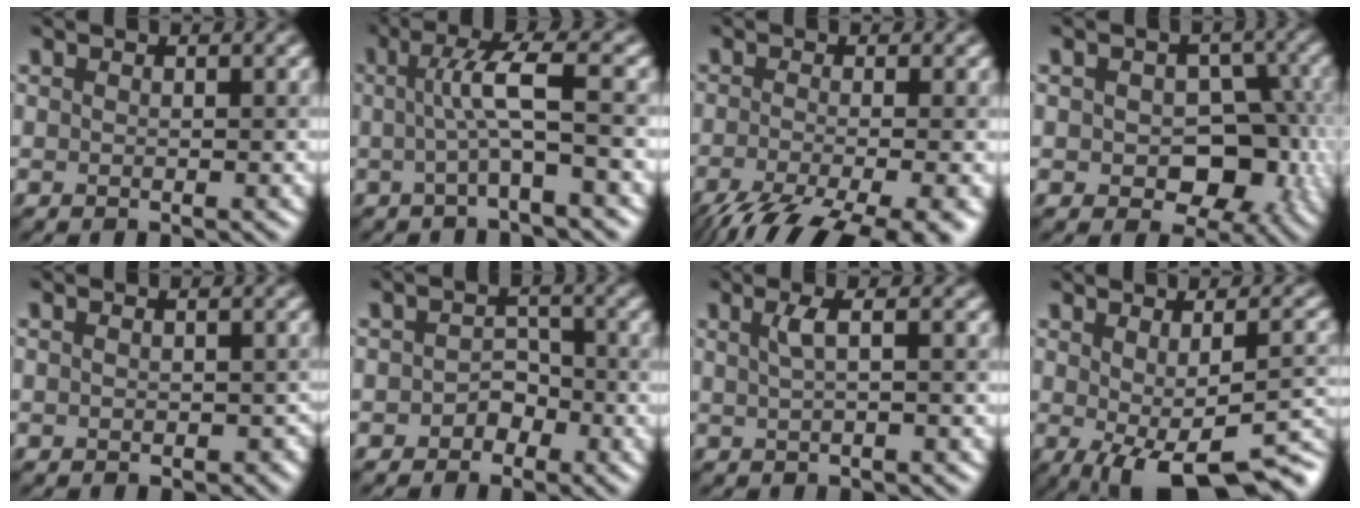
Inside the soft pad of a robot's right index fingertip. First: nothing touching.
{"total": 3.6, "force": [0.0, 0.3, 3.6], "torque": [-0.075, 0.002, -0.001]}
{"total": 10.2, "force": [-6.2, 3.1, 7.5], "torque": [-0.126, -0.027, -0.095]}
{"total": 6.8, "force": [-1.4, 4.6, 4.7], "torque": [-0.049, -0.009, -0.015]}
{"total": 0.9, "force": [-0.4, 0.7, 0.3], "torque": [-0.009, -0.006, 0.002]}
{"total": 1.6, "force": [-1.0, 1.3, 0.2], "torque": [-0.008, 0.005, -0.015]}
{"total": 1.6, "force": [0.5, 0.5, 1.4], "torque": [-0.032, 0.005, 0.009]}
{"total": 8.3, "force": [-2.6, 3.0, 7.3], "torque": [-0.104, -0.022, -0.022]}